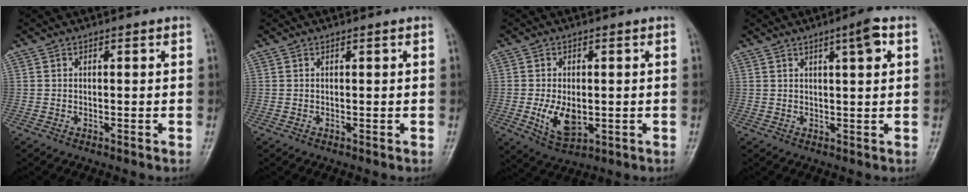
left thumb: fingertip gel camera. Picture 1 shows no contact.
{"total": 0.0}
{"total": 6.9, "force": [-1.0, 4.1, 5.5], "torque": [-0.094, -0.012, -0.008]}
{"total": 4.2, "force": [1.9, 0.6, 3.7], "torque": [-0.057, -0.002, 0.029]}